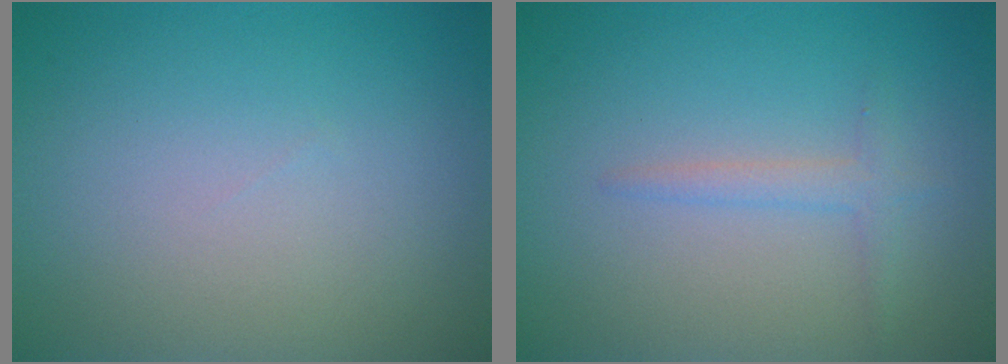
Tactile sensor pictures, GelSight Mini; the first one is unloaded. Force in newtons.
{"total": 1.5, "press": 1.5, "slide": 0.1}